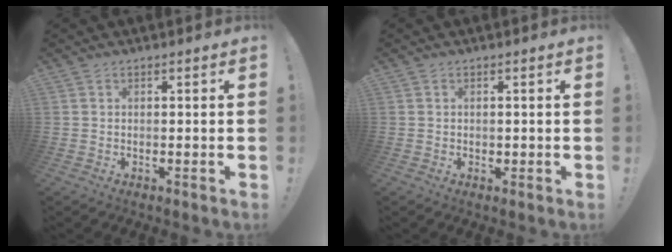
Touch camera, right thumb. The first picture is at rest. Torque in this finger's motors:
{"motor_torque": [-0.18, -0.12, 0.01, 0.11, 0.00]}